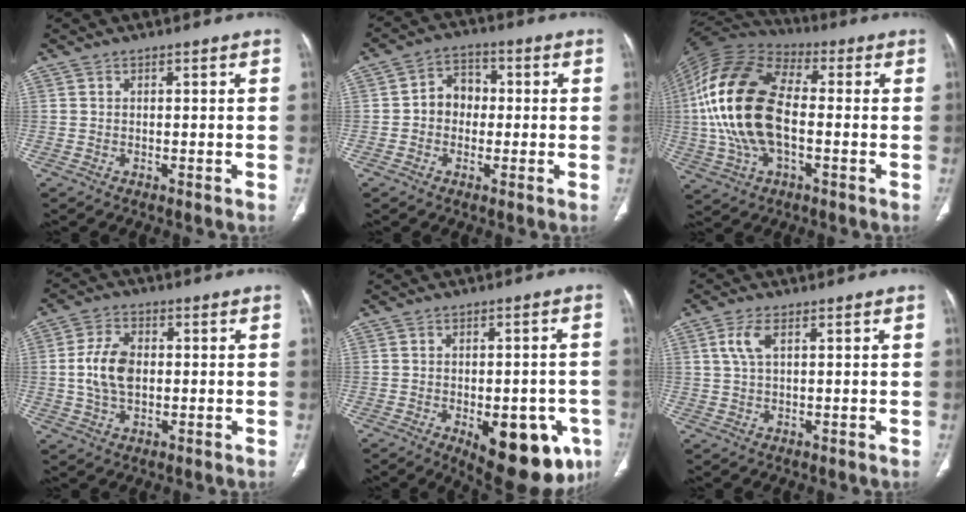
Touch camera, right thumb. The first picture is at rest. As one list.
[{"total": 6.3, "force": [-0.2, 5.2, 3.5], "torque": [-0.030, 0.021, -0.015]}, {"total": 21.5, "force": [-0.7, 11.7, 18.0], "torque": [-0.380, 0.018, -0.017]}, {"total": 8.3, "force": [0.1, 5.2, 6.4], "torque": [-0.123, 0.007, 0.002]}, {"total": 16.9, "force": [-6.8, 7.8, 13.3], "torque": [-0.118, 0.010, -0.071]}, {"total": 3.8, "force": [1.3, 1.6, 3.2], "torque": [-0.079, 0.007, 0.029]}]